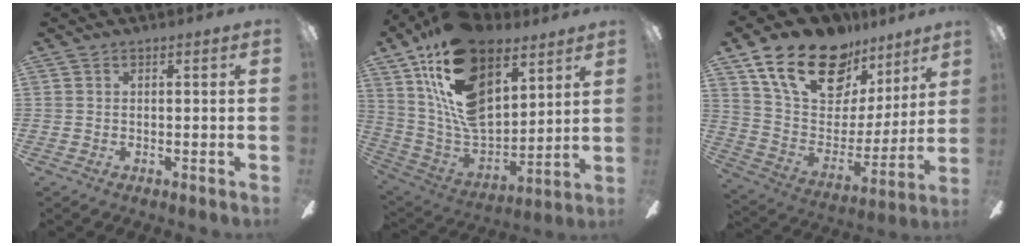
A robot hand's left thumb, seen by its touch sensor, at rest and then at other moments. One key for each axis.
{"total": 23.1, "fx": 12.5, "fy": 13.1, "fz": 14.5, "tx": -0.296, "ty": -0.066, "tz": 0.220}
{"total": 22.9, "fx": 14.2, "fy": 13.1, "fz": 12.2, "tx": -0.202, "ty": -0.074, "tz": 0.259}